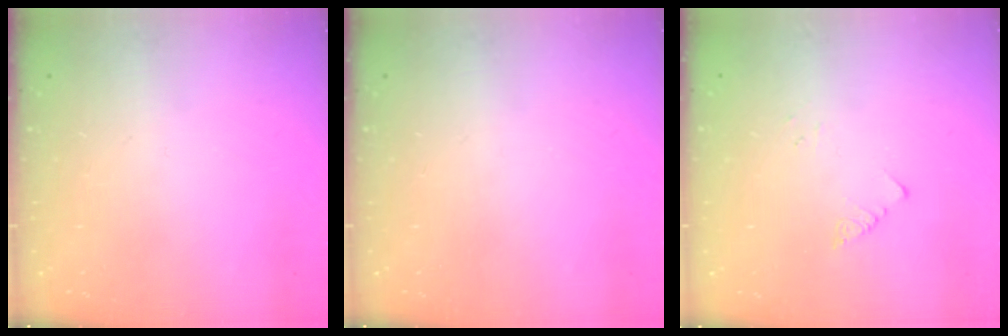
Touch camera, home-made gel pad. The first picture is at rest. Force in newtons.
{"total": 0.0}
{"total": 1.3, "press": 1.2, "slide": 0.1}